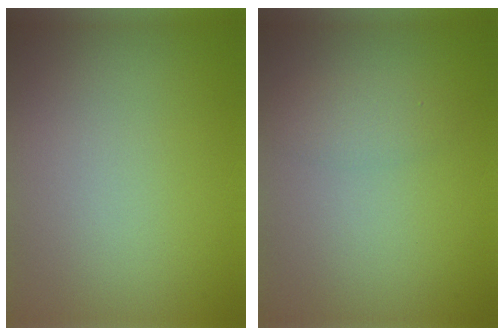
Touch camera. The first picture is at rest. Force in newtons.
{"total": 1.7, "press": 1.7, "slide": 0.0}